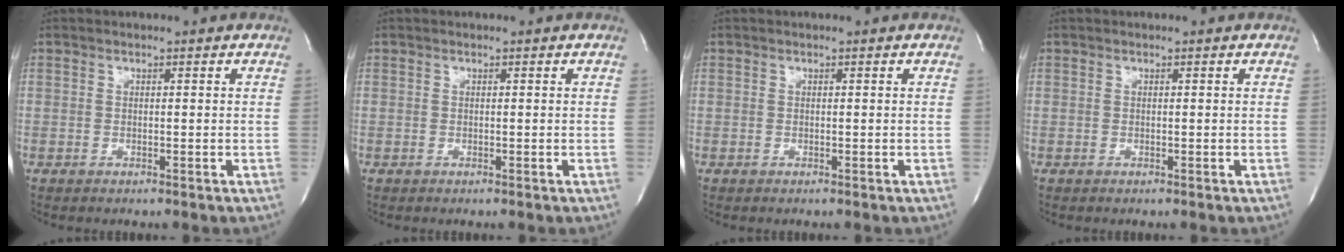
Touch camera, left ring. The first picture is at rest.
{"total": 0.0}
{"total": 0.0}
{"total": 0.0}